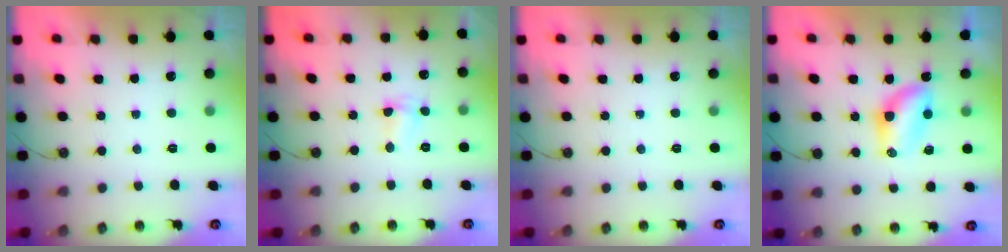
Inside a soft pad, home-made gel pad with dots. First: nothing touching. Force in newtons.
{"total": 1.9, "press": 1.8, "slide": 0.5}
{"total": 0.0}
{"total": 7.2, "press": 6.9, "slide": 2.1}